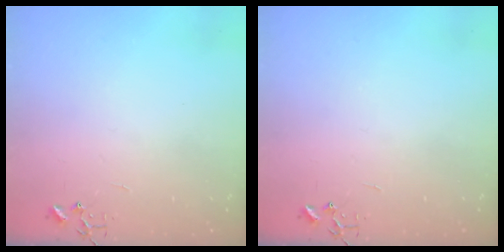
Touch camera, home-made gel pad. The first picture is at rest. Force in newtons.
{"total": 0.0}